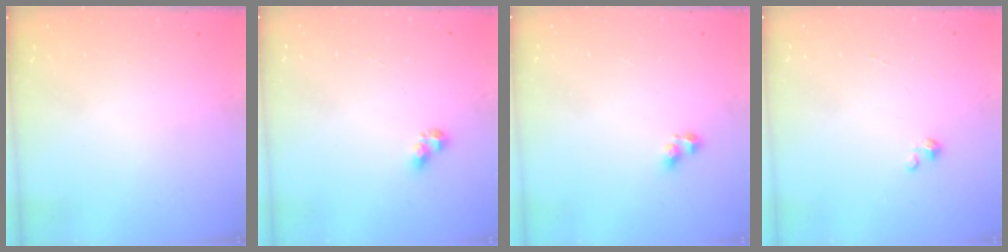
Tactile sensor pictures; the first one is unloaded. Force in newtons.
{"total": 5.0, "press": 5.0, "slide": 0.5}
{"total": 3.9, "press": 3.8, "slide": 0.9}
{"total": 1.7, "press": 1.7, "slide": 0.1}